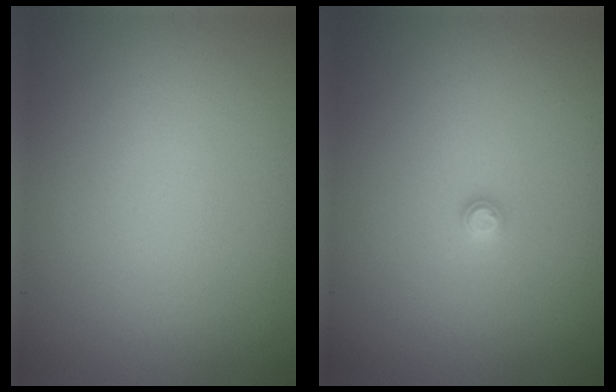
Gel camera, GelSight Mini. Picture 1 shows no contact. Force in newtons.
{"total": 0.8, "press": 0.8, "slide": 0.1}